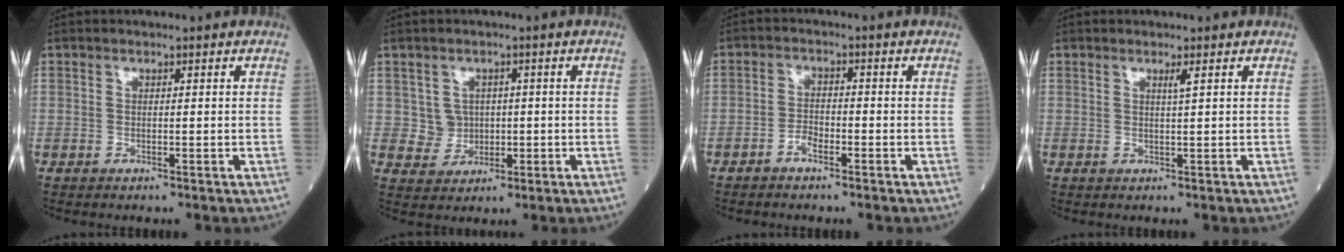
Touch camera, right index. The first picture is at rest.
{"total": 3.7, "force": [0.6, 3.6, 0.5], "torque": [0.002, 0.009, 0.017]}
{"total": 2.3, "force": [-1.6, 1.0, 1.3], "torque": [-0.021, 0.005, -0.030]}
{"total": 1.1, "force": [0.7, -0.3, 0.7], "torque": [-0.018, -0.004, 0.017]}